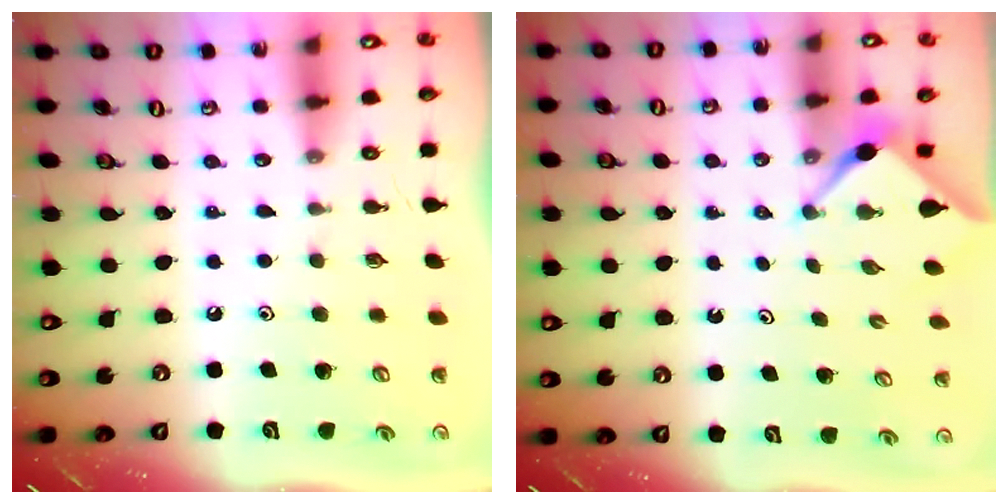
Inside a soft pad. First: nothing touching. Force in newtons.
{"total": 3.1, "press": 3.1, "slide": 0.2}